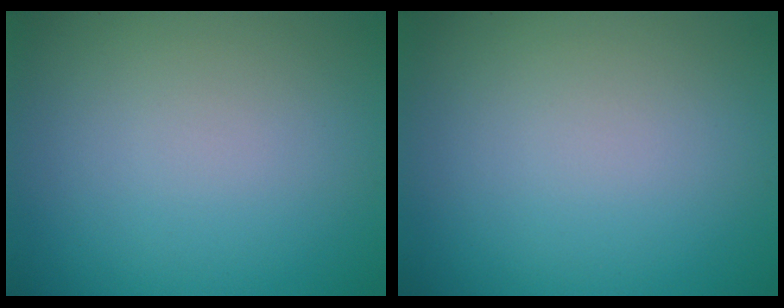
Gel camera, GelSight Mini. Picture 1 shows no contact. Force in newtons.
{"total": 0.0}